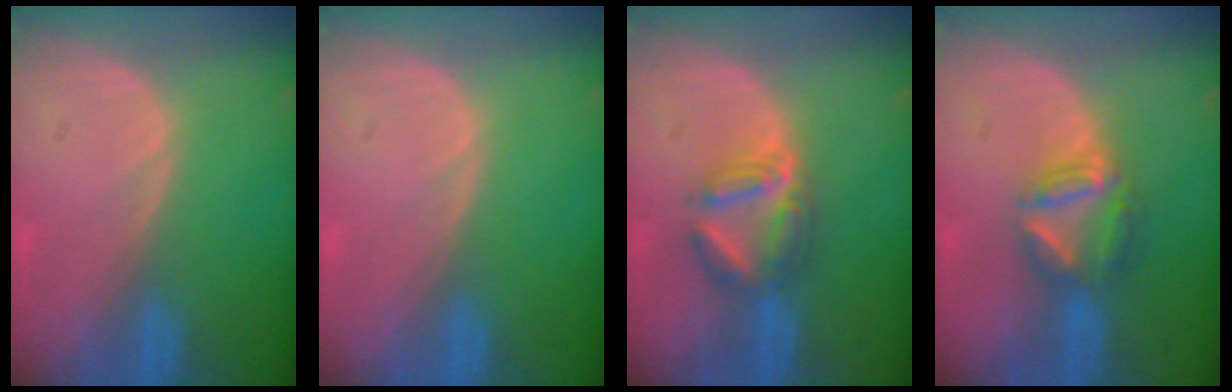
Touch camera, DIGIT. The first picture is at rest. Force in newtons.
{"total": 0.0}
{"total": 5.9, "press": 5.8, "slide": 1.4}
{"total": 6.2, "press": 5.6, "slide": 2.7}